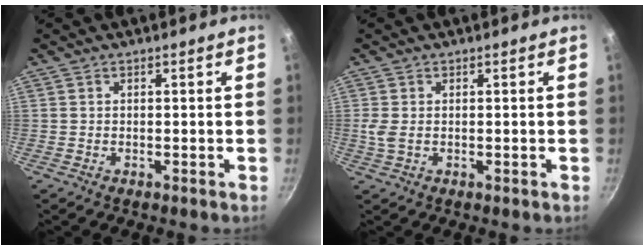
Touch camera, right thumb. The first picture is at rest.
{"total": 2.3, "force": [0.1, 1.2, 2.0], "torque": [-0.045, -0.002, 0.003]}